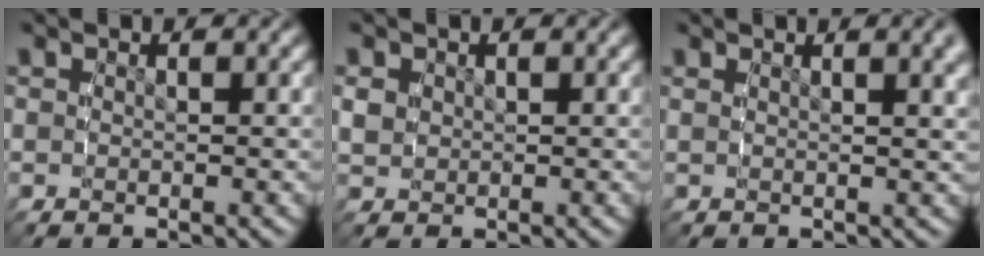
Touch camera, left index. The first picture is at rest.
{"total": 1.5, "force": [0.3, 1.3, 0.7], "torque": [-0.021, -0.006, 0.017]}
{"total": 2.8, "force": [1.6, 0.1, 2.3], "torque": [-0.025, 0.009, 0.025]}